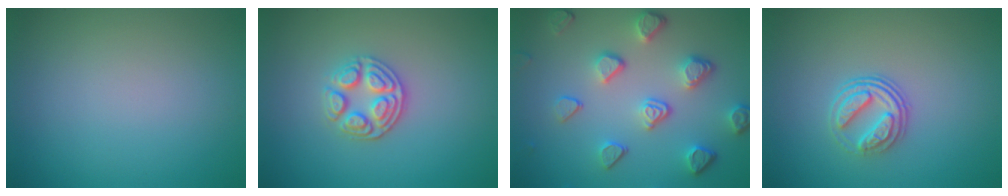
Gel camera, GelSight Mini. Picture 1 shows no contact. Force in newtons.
{"total": 3.4, "press": 3.0, "slide": 1.5}
{"total": 5.0, "press": 3.9, "slide": 3.1}
{"total": 3.1, "press": 2.6, "slide": 1.7}